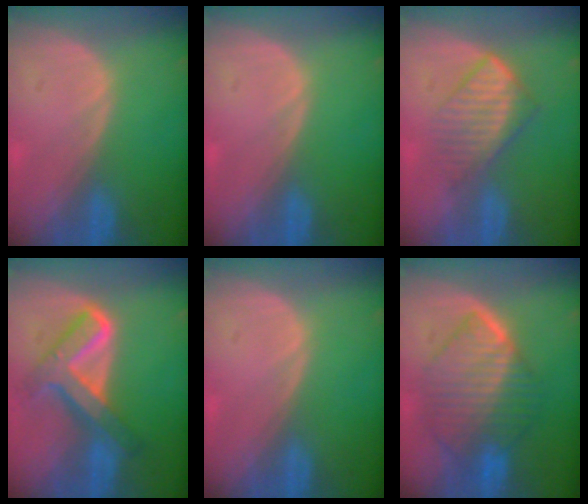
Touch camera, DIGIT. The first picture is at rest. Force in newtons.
{"total": 0.0}
{"total": 6.8, "press": 6.1, "slide": 3.0}
{"total": 8.4, "press": 8.4, "slide": 0.6}
{"total": 0.0}
{"total": 10.2, "press": 10.1, "slide": 1.0}